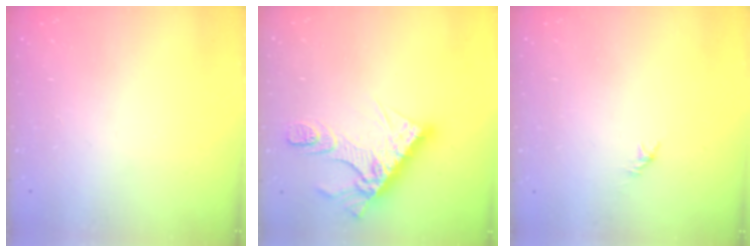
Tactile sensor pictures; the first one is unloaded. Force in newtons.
{"total": 14.5, "press": 14.4, "slide": 1.2}
{"total": 0.0}